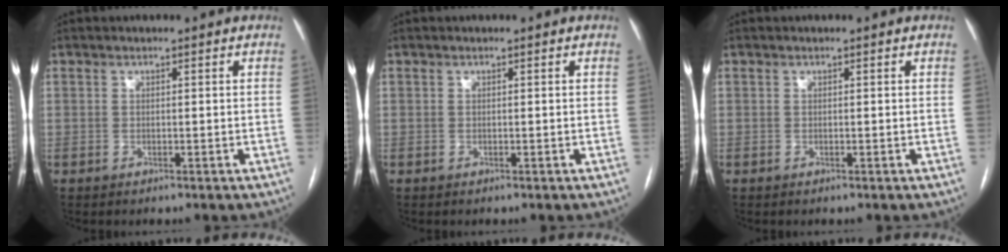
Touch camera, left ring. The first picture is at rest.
{"total": 0.0}
{"total": 0.0}